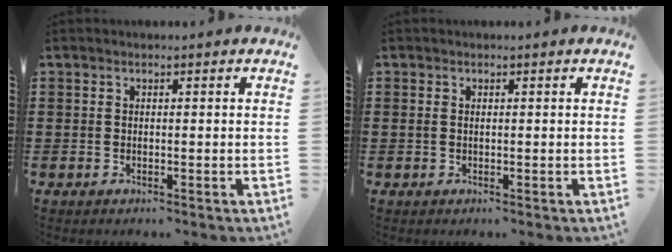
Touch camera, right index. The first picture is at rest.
{"total": 0.7, "force": [0.1, 0.4, 0.6], "torque": [-0.013, 0.002, 0.001]}